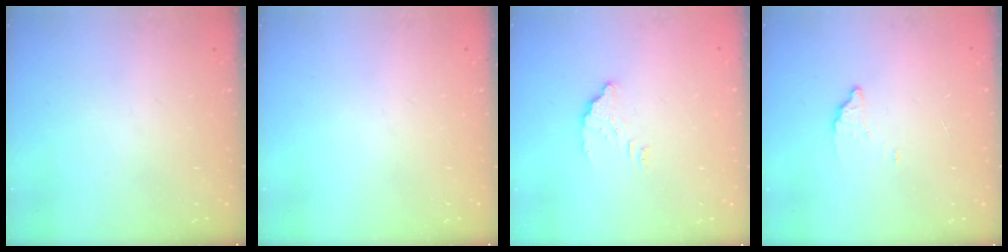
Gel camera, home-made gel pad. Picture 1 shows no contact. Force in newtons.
{"total": 0.0}
{"total": 2.7, "press": 2.7, "slide": 0.2}
{"total": 2.4, "press": 2.4, "slide": 0.1}